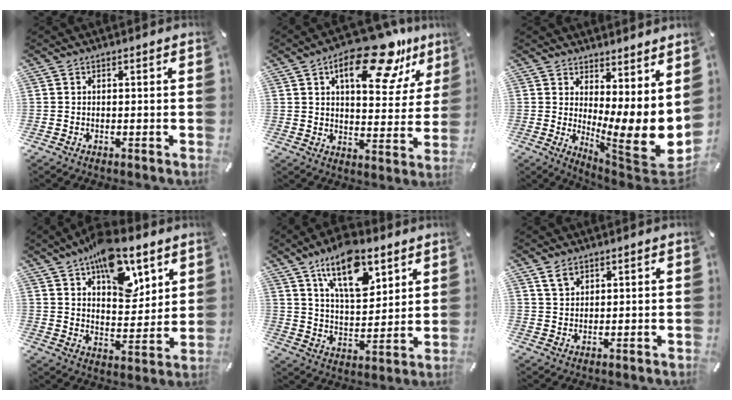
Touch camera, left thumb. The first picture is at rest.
{"total": 18.6, "force": [12.1, 7.9, 11.7], "torque": [-0.158, -0.072, 0.194]}
{"total": 12.3, "force": [-0.4, 2.8, 11.9], "torque": [-0.136, -0.056, 0.007]}
{"total": 15.4, "force": [9.3, 8.4, 8.9], "torque": [-0.119, -0.052, 0.163]}
{"total": 15.6, "force": [9.3, 8.0, 9.6], "torque": [-0.154, -0.035, 0.162]}
{"total": 3.1, "force": [2.2, 1.9, 1.0], "torque": [-0.021, 0.001, 0.042]}